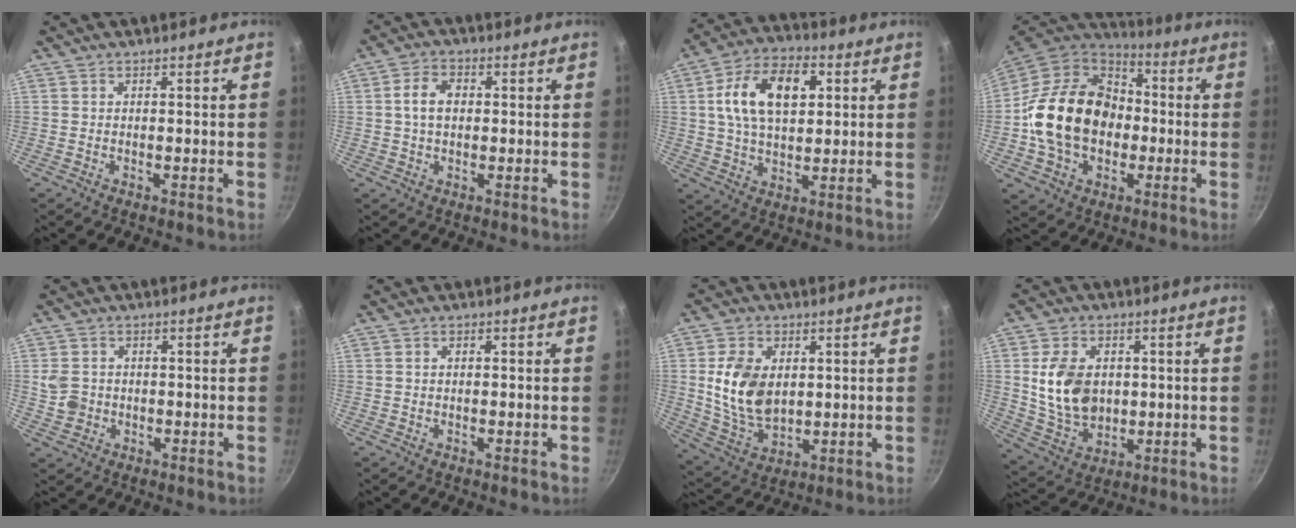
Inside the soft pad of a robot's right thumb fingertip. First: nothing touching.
{"total": 5.6, "force": [0.4, 3.9, 4.0], "torque": [-0.063, 0.012, 0.001]}
{"total": 15.7, "force": [3.7, 9.6, 11.9], "torque": [-0.185, 0.009, 0.055]}
{"total": 22.1, "force": [-1.6, 17.0, 14.1], "torque": [-0.224, 0.044, -0.030]}
{"total": 4.9, "force": [-0.4, 4.4, 2.2], "torque": [-0.032, 0.005, -0.006]}
{"total": 0.9, "force": [0.0, 0.6, 0.6], "torque": [-0.011, 0.005, 0.000]}
{"total": 13.1, "force": [1.7, 9.0, 9.4], "torque": [-0.159, -0.018, 0.044]}
{"total": 13.3, "force": [1.1, 9.8, 8.9], "torque": [-0.145, -0.007, 0.031]}